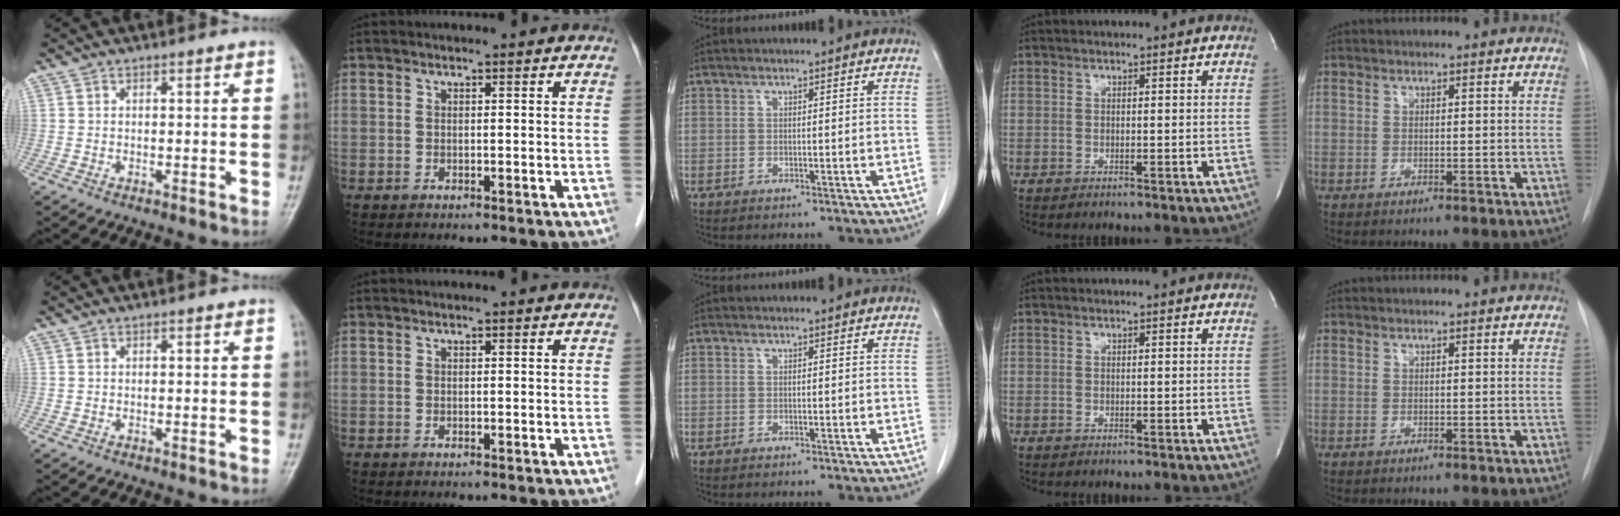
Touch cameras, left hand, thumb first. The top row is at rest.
{}